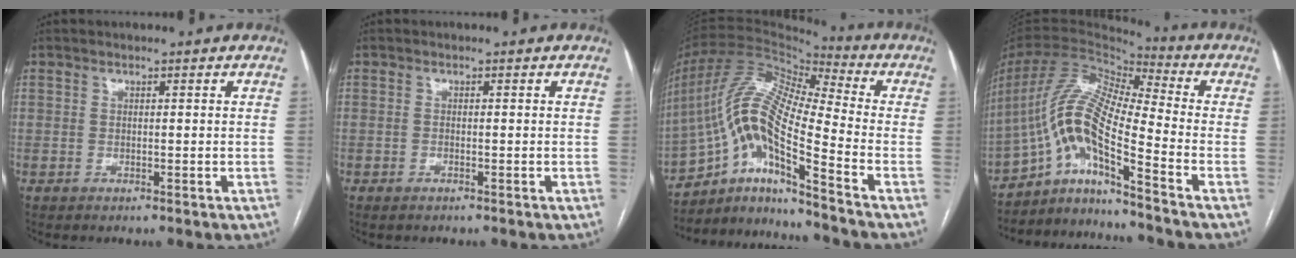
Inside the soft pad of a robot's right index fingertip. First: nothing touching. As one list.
[{"total": 0.6, "force": [-0.4, 0.1, 0.4], "torque": [-0.012, -0.001, -0.007]}, {"total": 15.5, "force": [-9.2, 0.7, 12.4], "torque": [-0.253, 0.016, -0.168]}, {"total": 13.5, "force": [-8.0, 0.5, 10.8], "torque": [-0.221, 0.014, -0.146]}]